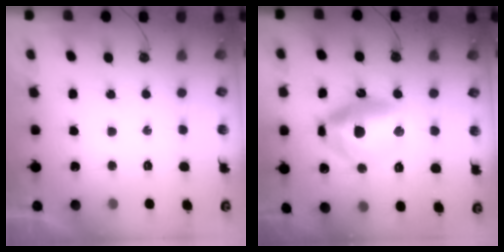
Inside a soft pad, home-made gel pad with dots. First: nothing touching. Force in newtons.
{"total": 13.7, "press": 13.5, "slide": 2.0}